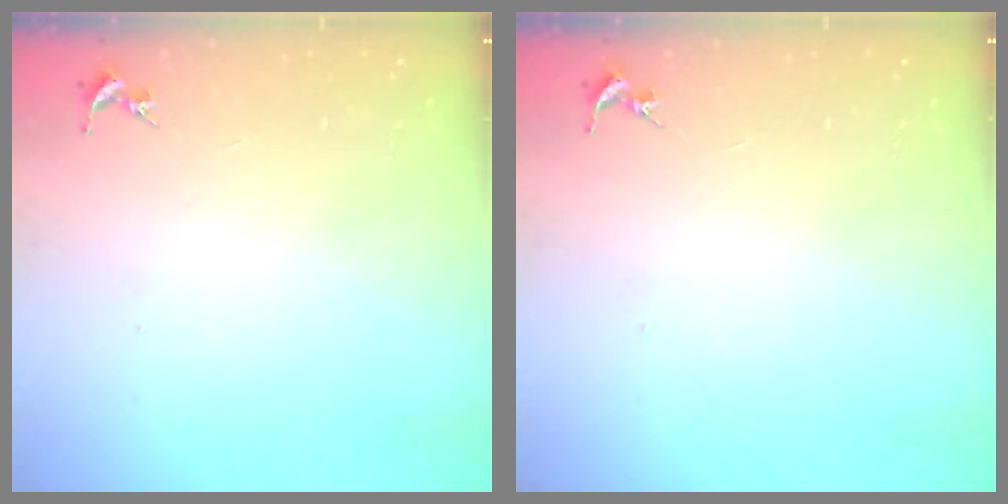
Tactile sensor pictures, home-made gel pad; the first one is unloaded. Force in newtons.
{"total": 0.0}